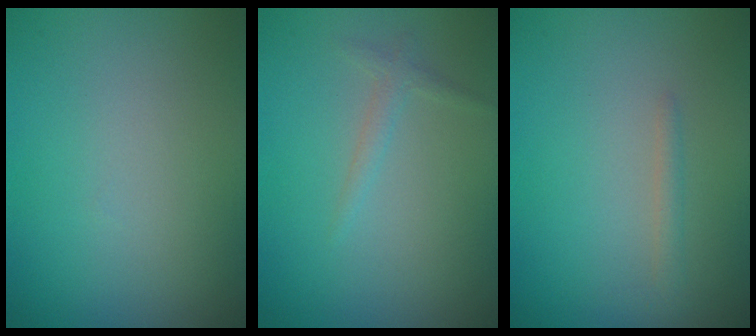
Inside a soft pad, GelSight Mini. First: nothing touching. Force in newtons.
{"total": 1.1, "press": 1.1, "slide": 0.1}
{"total": 0.9, "press": 0.9, "slide": 0.1}